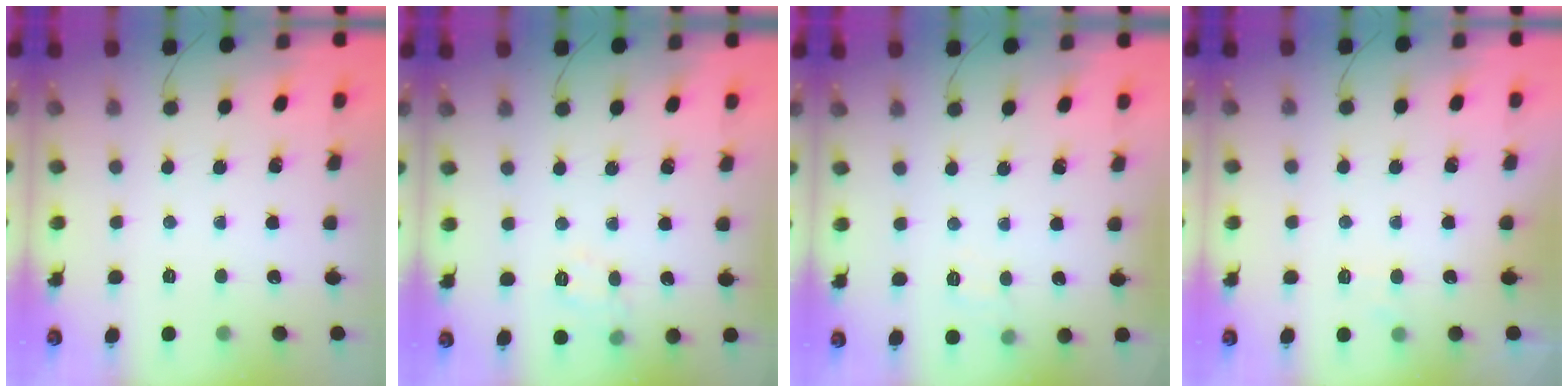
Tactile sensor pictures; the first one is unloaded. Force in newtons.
{"total": 7.9, "press": 7.7, "slide": 1.4}
{"total": 6.3, "press": 6.2, "slide": 1.5}
{"total": 4.2, "press": 4.1, "slide": 1.1}